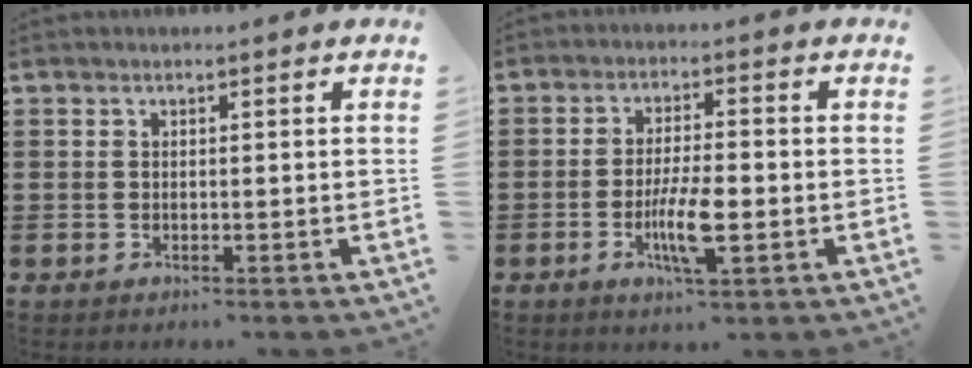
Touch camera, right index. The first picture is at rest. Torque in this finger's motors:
{"motor_torque": [1.26, 0.75, 0.24, 0.09]}